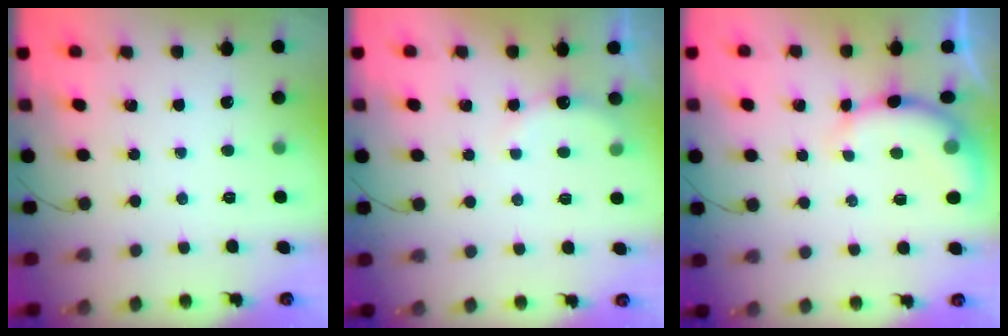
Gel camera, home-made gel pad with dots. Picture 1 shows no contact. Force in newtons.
{"total": 6.7, "press": 6.6, "slide": 1.3}
{"total": 9.3, "press": 9.1, "slide": 1.8}